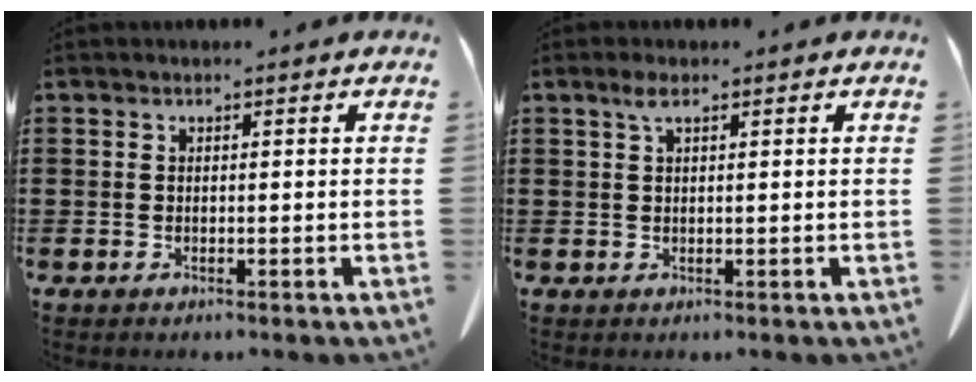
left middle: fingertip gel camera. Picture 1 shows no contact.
{"total": 2.0, "force": [0.9, 0.6, 1.7], "torque": [-0.038, 0.005, 0.015]}